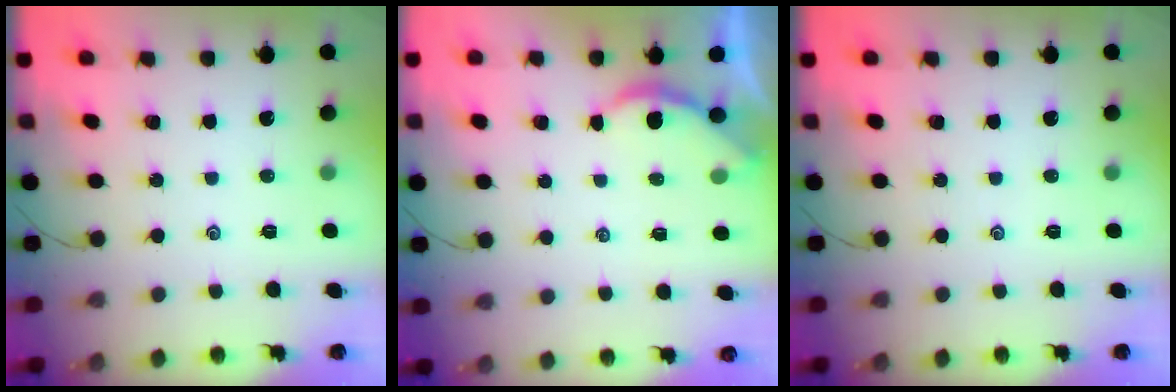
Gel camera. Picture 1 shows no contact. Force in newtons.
{"total": 2.3, "press": 2.3, "slide": 0.2}
{"total": 0.0}